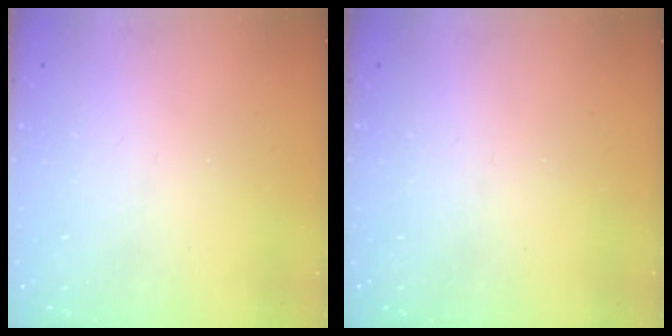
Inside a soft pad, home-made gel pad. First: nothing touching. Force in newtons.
{"total": 0.0}